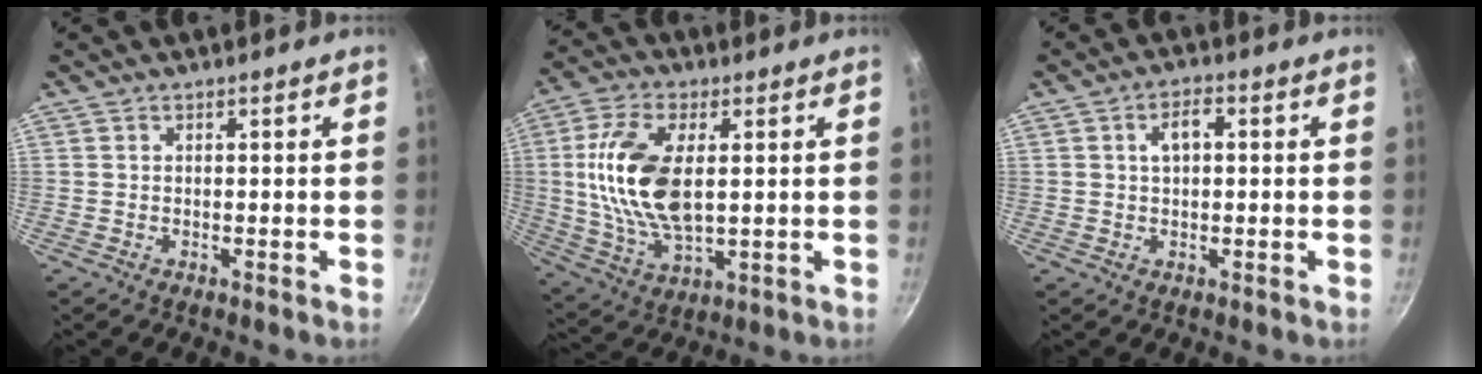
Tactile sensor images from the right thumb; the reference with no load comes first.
{"total": 16.7, "force": [2.0, 8.4, 14.3], "torque": [-0.287, -0.007, 0.043]}
{"total": 3.9, "force": [0.8, 2.1, 3.1], "torque": [-0.053, 0.010, 0.012]}